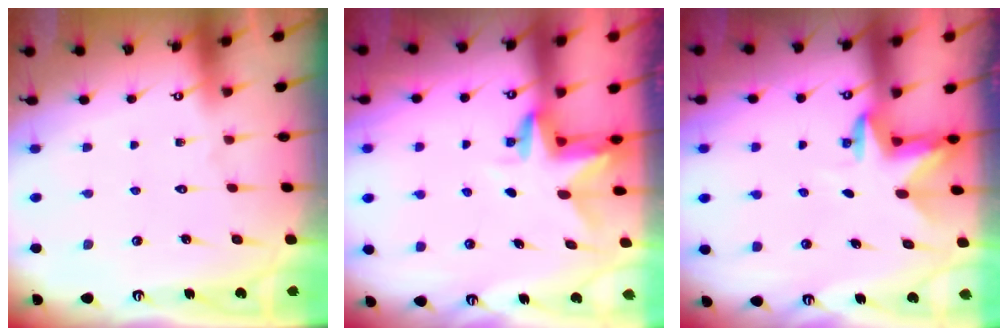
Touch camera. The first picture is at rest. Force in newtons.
{"total": 3.0, "press": 3.0, "slide": 0.2}
{"total": 3.1, "press": 3.0, "slide": 0.7}